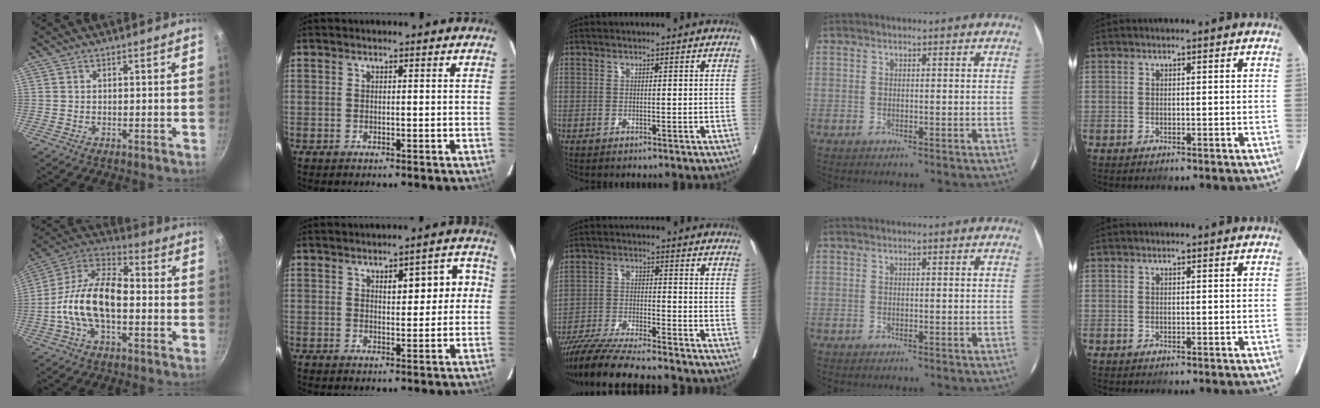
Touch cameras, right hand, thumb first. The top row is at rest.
{"thumb": {"total": 16.5, "force": [-2.3, 8.8, 13.7], "torque": [-0.259, 0.042, -0.049]}, "index": {"total": 6.5, "force": [1.6, 2.5, 5.8], "torque": [-0.068, 0.024, 0.022]}, "middle": {"total": 13.8, "force": [-12.4, 0.5, 6.1], "torque": [-0.101, -0.022, -0.204]}}